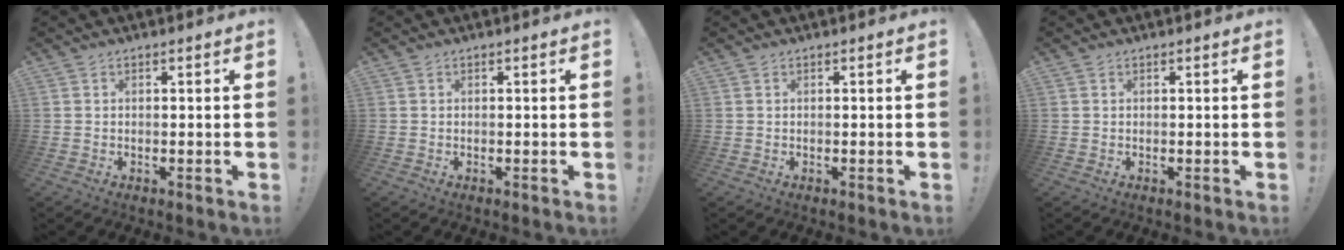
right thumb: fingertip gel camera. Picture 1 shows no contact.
{"total": 0.0}
{"total": 0.0}
{"total": 0.0}